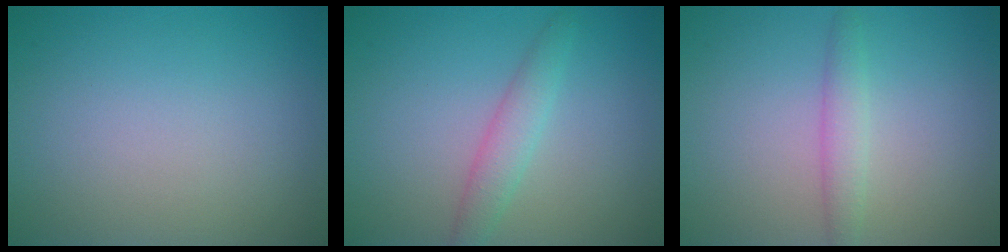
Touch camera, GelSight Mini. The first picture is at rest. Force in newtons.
{"total": 2.3, "press": 2.3, "slide": 0.2}
{"total": 1.8, "press": 1.8, "slide": 0.1}